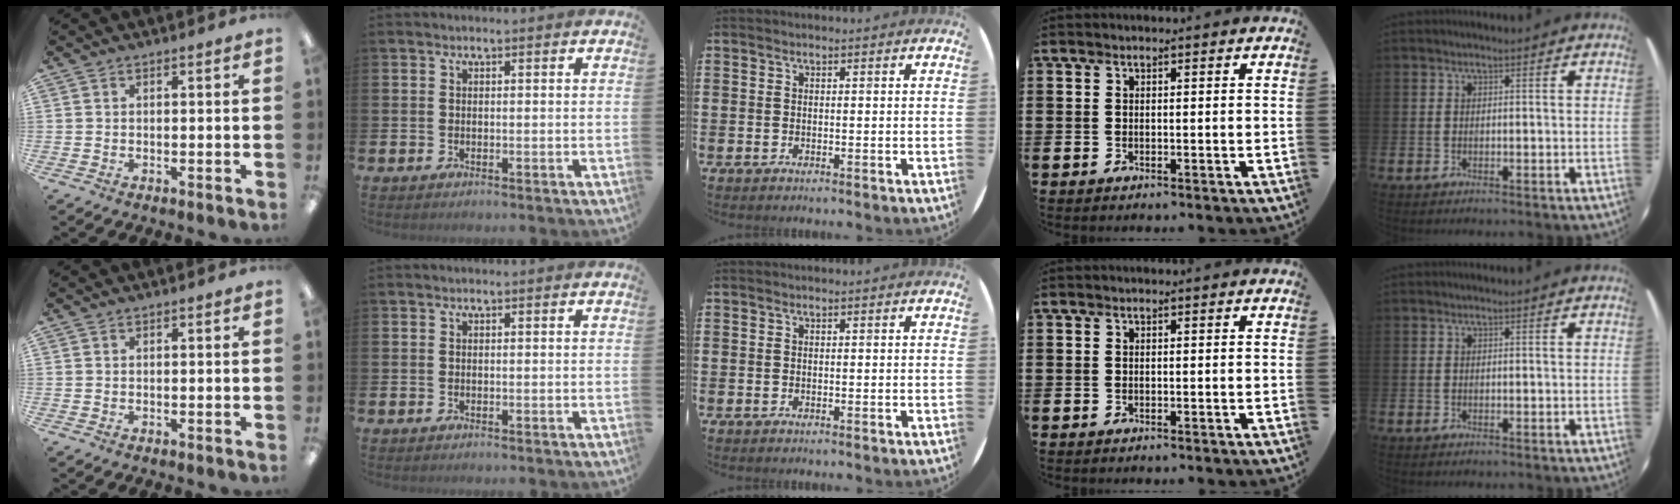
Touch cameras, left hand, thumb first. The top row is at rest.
{}